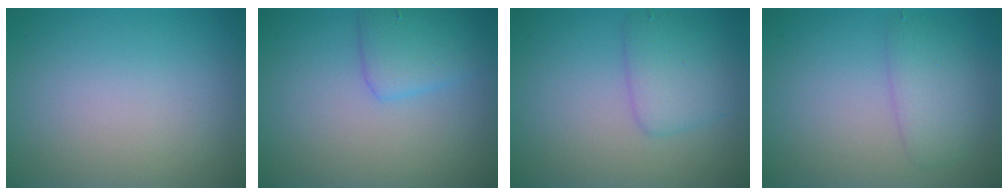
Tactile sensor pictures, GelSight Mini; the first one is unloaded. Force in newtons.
{"total": 2.8, "press": 2.8, "slide": 0.1}
{"total": 3.0, "press": 3.0, "slide": 0.2}
{"total": 2.7, "press": 2.7, "slide": 0.1}